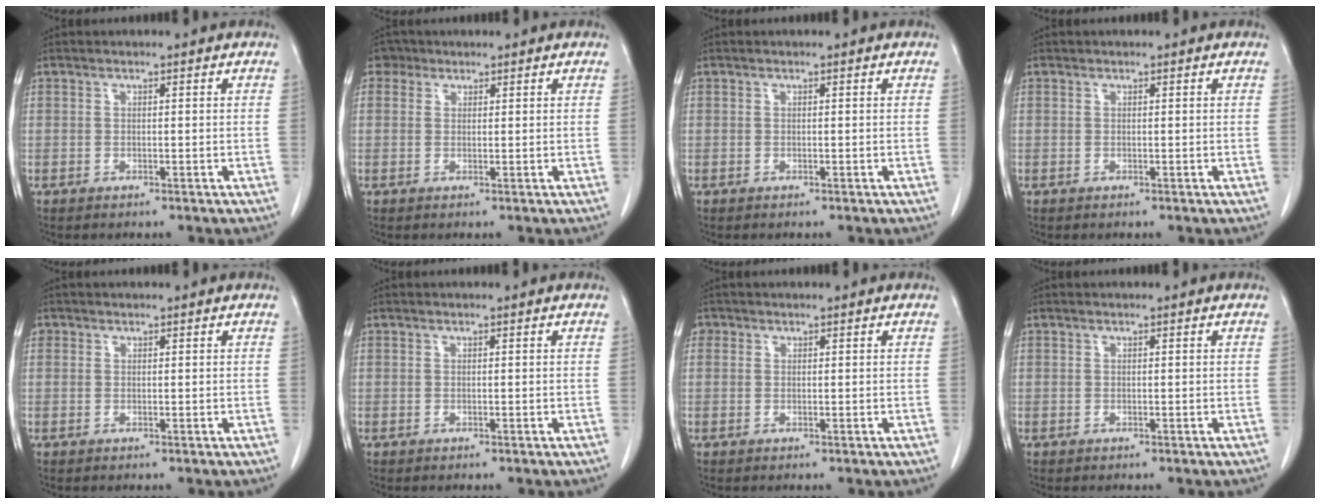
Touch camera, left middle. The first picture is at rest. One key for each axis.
{"total": 2.3, "fx": 1.4, "fy": 1.8, "fz": 0.2, "tx": -0.001, "ty": 0.008, "tz": 0.020}
{"total": 0.0}
{"total": 0.0}
{"total": 0.8, "fx": 0.4, "fy": 0.7, "fz": 0.1, "tx": 0.004, "ty": 0.005, "tz": 0.006}
{"total": 0.0}
{"total": 1.3, "fx": 0.5, "fy": 1.1, "fz": 0.2, "tx": 0.003, "ty": 0.006, "tz": 0.008}
{"total": 0.0}